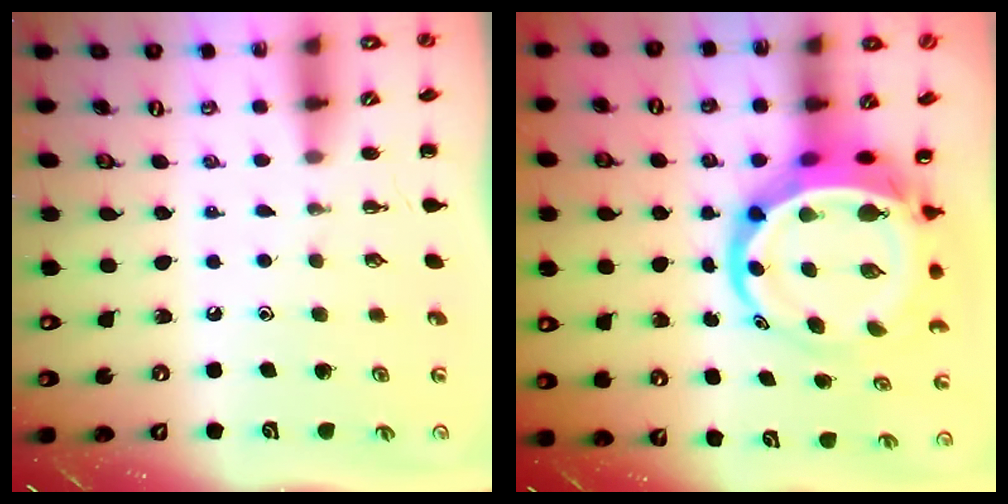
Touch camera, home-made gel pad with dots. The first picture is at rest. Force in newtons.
{"total": 11.8, "press": 11.4, "slide": 3.3}